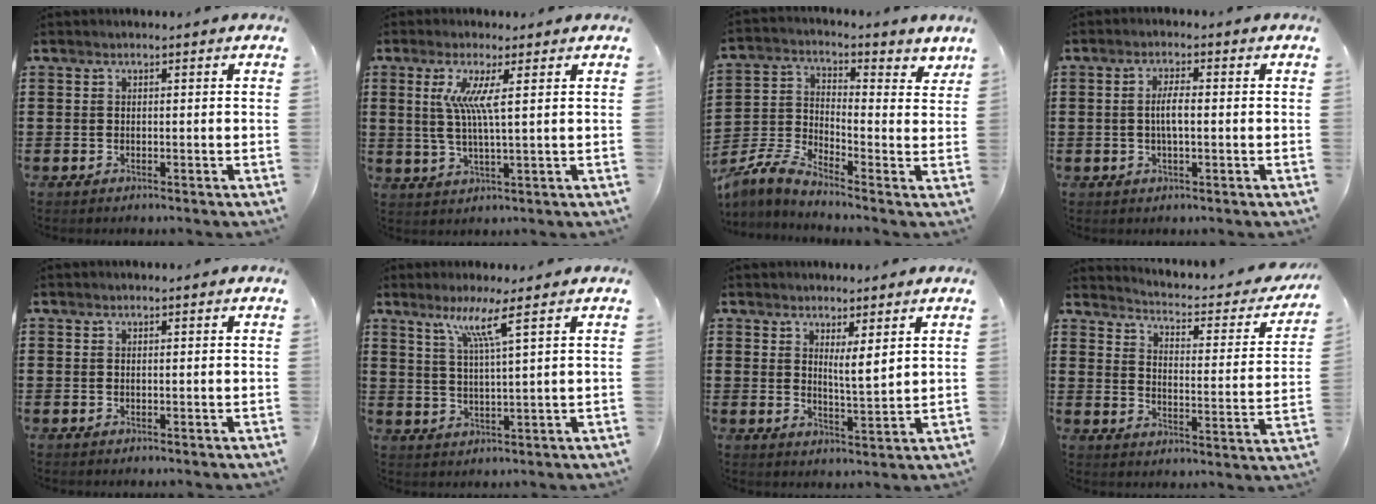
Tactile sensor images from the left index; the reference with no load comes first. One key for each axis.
{"total": 5.9, "fx": 1.7, "fy": 0.3, "fz": 5.6, "tx": -0.123, "ty": -0.009, "tz": 0.024}
{"total": 3.8, "fx": -2.5, "fy": 1.5, "fz": 2.5, "tx": -0.070, "ty": -0.013, "tz": -0.056}
{"total": 3.4, "fx": -0.2, "fy": 0.8, "fz": 3.3, "tx": -0.067, "ty": -0.002, "tz": -0.007}
{"total": 0.0}
{"total": 5.8, "fx": 3.4, "fy": -0.6, "fz": 4.6, "tx": -0.102, "ty": 0.000, "tz": 0.056}
{"total": 4.1, "fx": 2.8, "fy": 0.4, "fz": 2.9, "tx": -0.048, "ty": -0.017, "tz": 0.044}
{"total": 2.3, "fx": 2.1, "fy": 0.0, "fz": 0.8, "tx": -0.036, "ty": -0.026, "tz": 0.024}